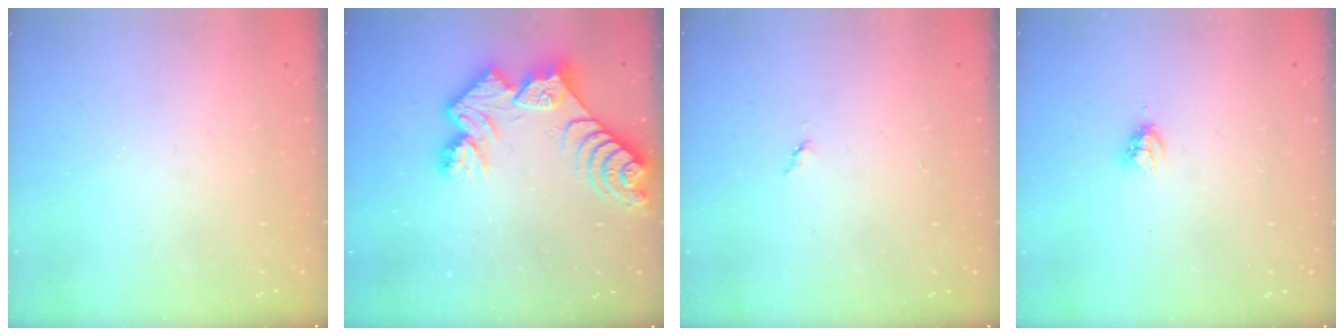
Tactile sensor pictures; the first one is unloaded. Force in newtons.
{"total": 11.0, "press": 10.9, "slide": 1.1}
{"total": 3.5, "press": 3.4, "slide": 0.4}
{"total": 3.9, "press": 3.8, "slide": 0.6}